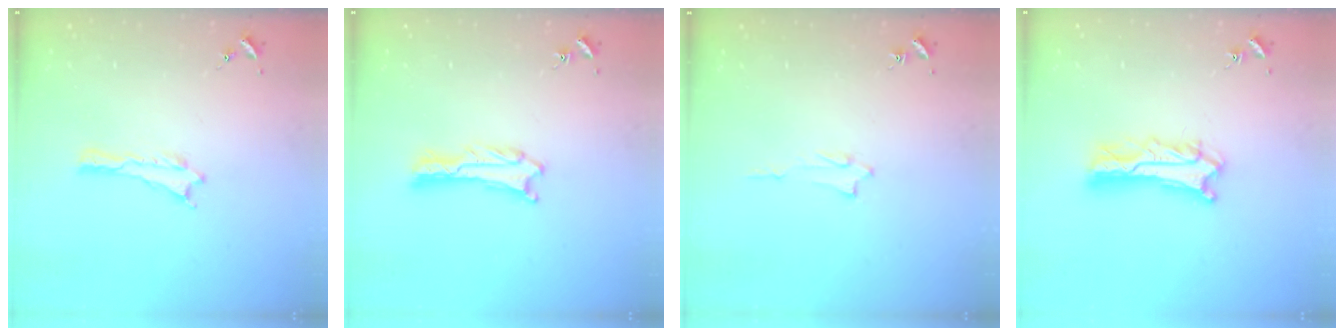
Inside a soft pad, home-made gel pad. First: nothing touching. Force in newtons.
{"total": 1.1, "press": 1.1, "slide": 0.0}
{"total": 1.3, "press": 1.3, "slide": 0.2}
{"total": 6.4, "press": 6.3, "slide": 0.6}